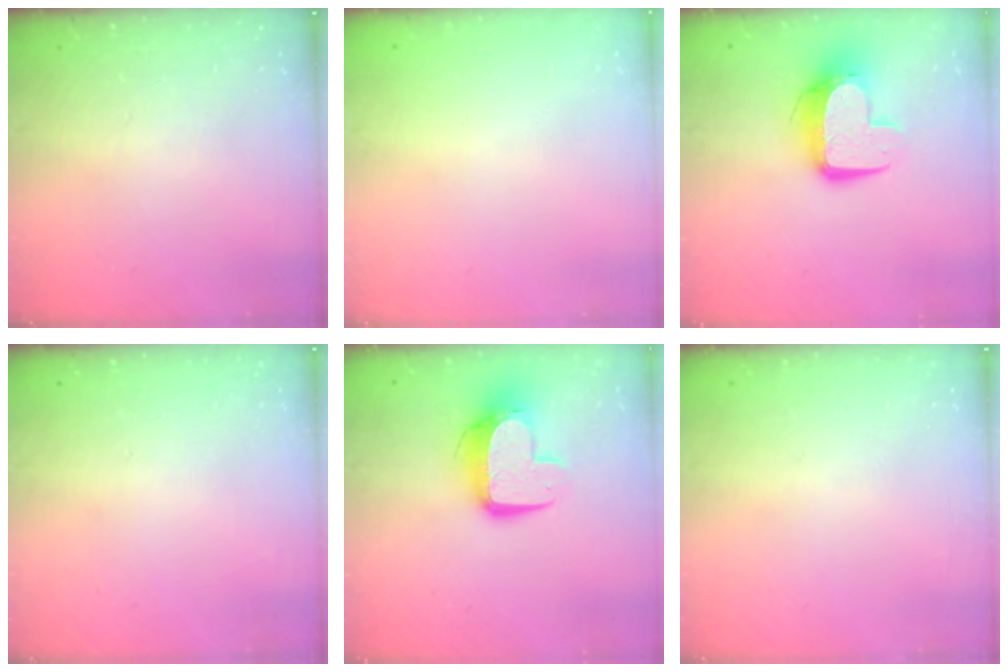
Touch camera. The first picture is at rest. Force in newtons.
{"total": 0.0}
{"total": 13.5, "press": 13.4, "slide": 1.3}
{"total": 0.0}
{"total": 13.5, "press": 13.4, "slide": 1.3}
{"total": 0.0}